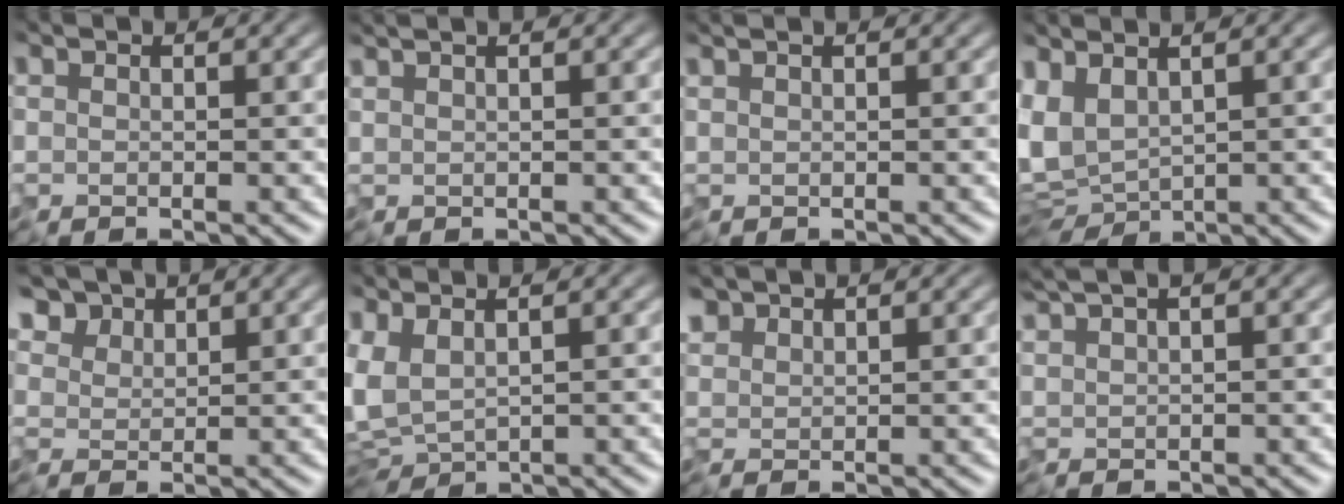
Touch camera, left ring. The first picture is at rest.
{"total": 2.3, "force": [1.4, 0.9, 1.6], "torque": [-0.017, 0.018, -0.001]}
{"total": 2.0, "force": [1.2, 0.8, 1.3], "torque": [-0.010, 0.015, -0.004]}
{"total": 6.7, "force": [0.7, 3.9, 5.5], "torque": [-0.131, -0.003, 0.021]}
{"total": 4.3, "force": [3.0, 2.5, 1.7], "torque": [-0.056, -0.012, 0.060]}
{"total": 3.6, "force": [0.5, 1.7, 3.1], "torque": [-0.075, 0.008, 0.005]}
{"total": 2.7, "force": [2.1, 1.2, 1.1], "torque": [-0.032, 0.006, 0.038]}
{"total": 3.9, "force": [2.7, 1.2, 2.6], "torque": [-0.065, 0.020, 0.038]}